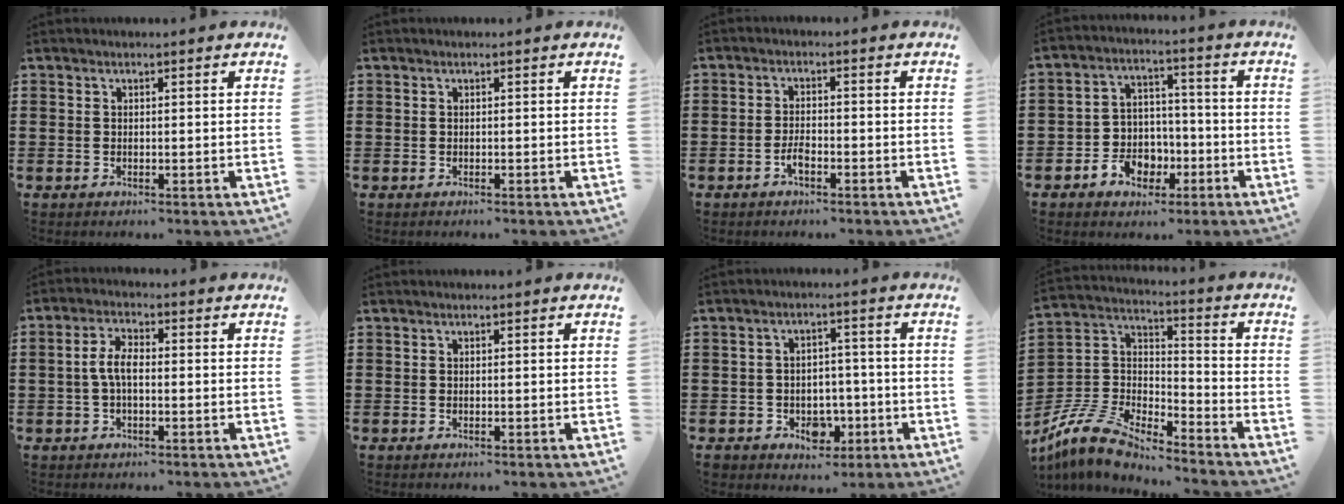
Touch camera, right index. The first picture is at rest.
{"total": 0.0}
{"total": 2.5, "force": [-1.4, 0.7, 1.9], "torque": [-0.045, -0.004, -0.027]}
{"total": 5.5, "force": [-2.4, 4.6, 1.7], "torque": [-0.040, 0.016, -0.041]}
{"total": 4.4, "force": [-0.5, 1.9, 3.9], "torque": [-0.087, 0.002, -0.015]}
{"total": 0.0}
{"total": 4.8, "force": [-2.0, 3.8, 2.1], "torque": [-0.039, 0.006, -0.034]}
{"total": 9.5, "force": [-8.6, 2.2, 3.4], "torque": [-0.100, 0.007, -0.180]}